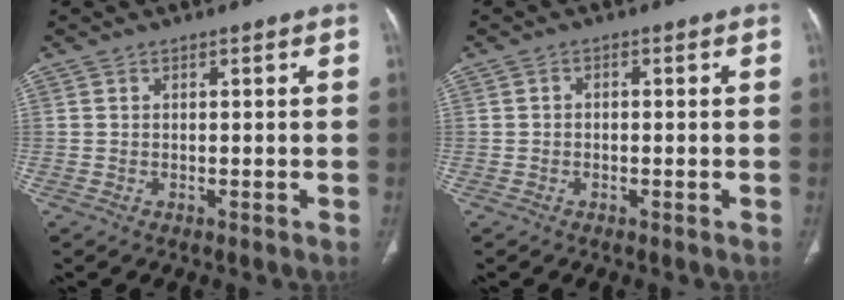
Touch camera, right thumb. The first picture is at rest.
{"total": 0.8, "force": [-0.2, 0.6, 0.5], "torque": [-0.005, 0.003, -0.007]}